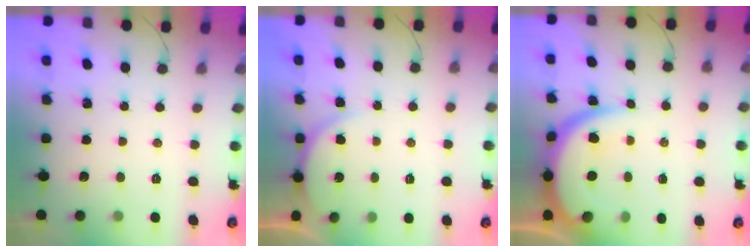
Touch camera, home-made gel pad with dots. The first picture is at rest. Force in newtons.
{"total": 5.5, "press": 5.5, "slide": 0.3}
{"total": 11.7, "press": 11.6, "slide": 1.1}